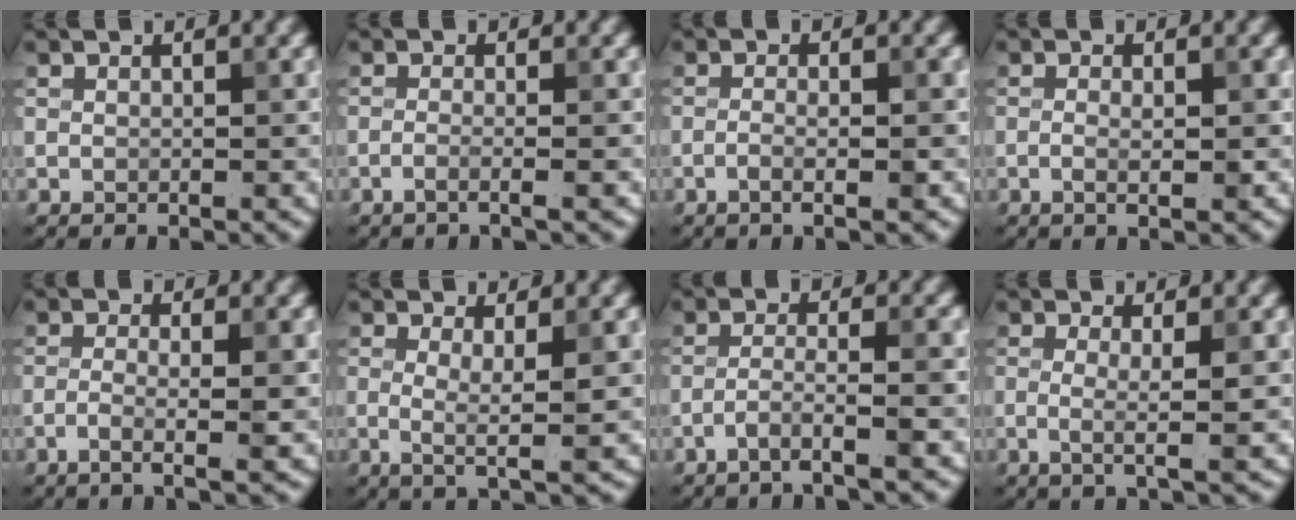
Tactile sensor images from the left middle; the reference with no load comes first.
{"total": 1.8, "force": [-0.7, 0.5, 1.6], "torque": [-0.018, -0.002, -0.023]}
{"total": 2.3, "force": [-0.7, 0.4, 2.1], "torque": [-0.030, 0.004, -0.019]}
{"total": 2.0, "force": [-0.2, 0.3, 2.0], "torque": [-0.034, -0.002, -0.007]}
{"total": 3.1, "force": [-0.8, 0.6, 2.9], "torque": [-0.045, 0.002, -0.023]}
{"total": 2.9, "force": [0.2, 0.4, 2.8], "torque": [-0.050, -0.013, 0.002]}
{"total": 2.7, "force": [-1.6, 0.1, 2.2], "torque": [-0.034, 0.009, -0.043]}
{"total": 2.6, "force": [-0.1, 0.4, 2.5], "torque": [-0.045, -0.009, -0.005]}